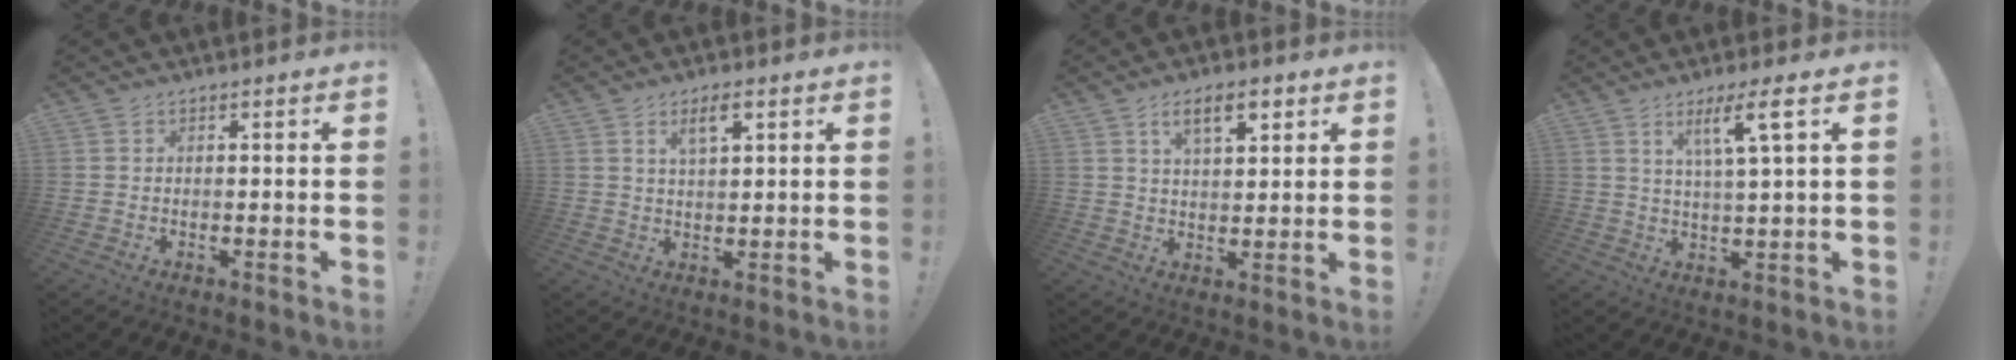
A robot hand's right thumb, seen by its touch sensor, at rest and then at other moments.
{"total": 4.8, "force": [2.5, 1.6, 3.8], "torque": [-0.061, -0.006, 0.039]}
{"total": 8.2, "force": [4.2, 3.5, 6.2], "torque": [-0.093, -0.007, 0.071]}
{"total": 8.4, "force": [3.7, 0.3, 7.5], "torque": [-0.133, -0.004, 0.053]}